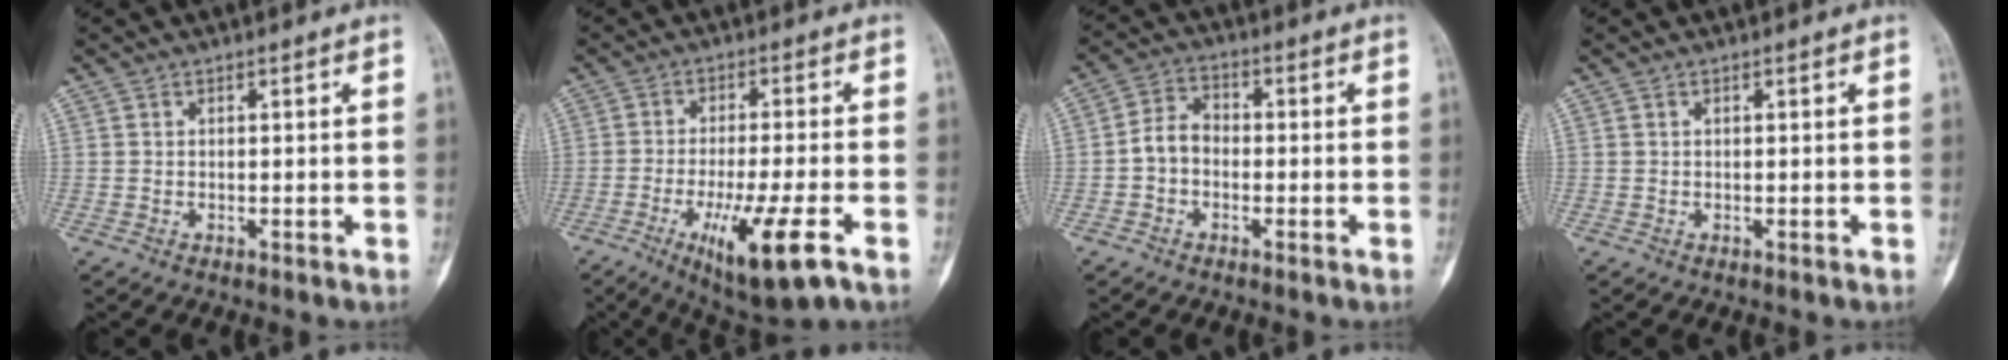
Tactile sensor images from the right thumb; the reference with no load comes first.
{"total": 12.5, "force": [-5.4, 2.0, 11.1], "torque": [-0.202, -0.006, -0.083]}
{"total": 5.3, "force": [-1.2, 4.0, 3.3], "torque": [-0.042, 0.022, -0.035]}
{"total": 0.0}